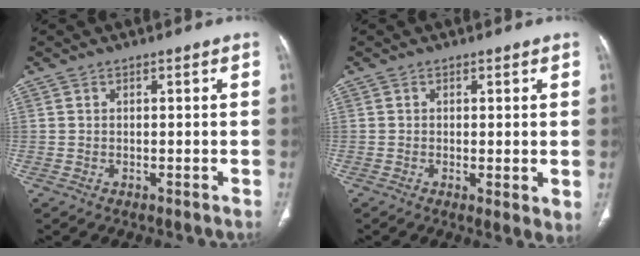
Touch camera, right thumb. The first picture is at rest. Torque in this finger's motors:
{"motor_torque": [-0.18, 0.83, 0.06, -0.09, 0.00]}